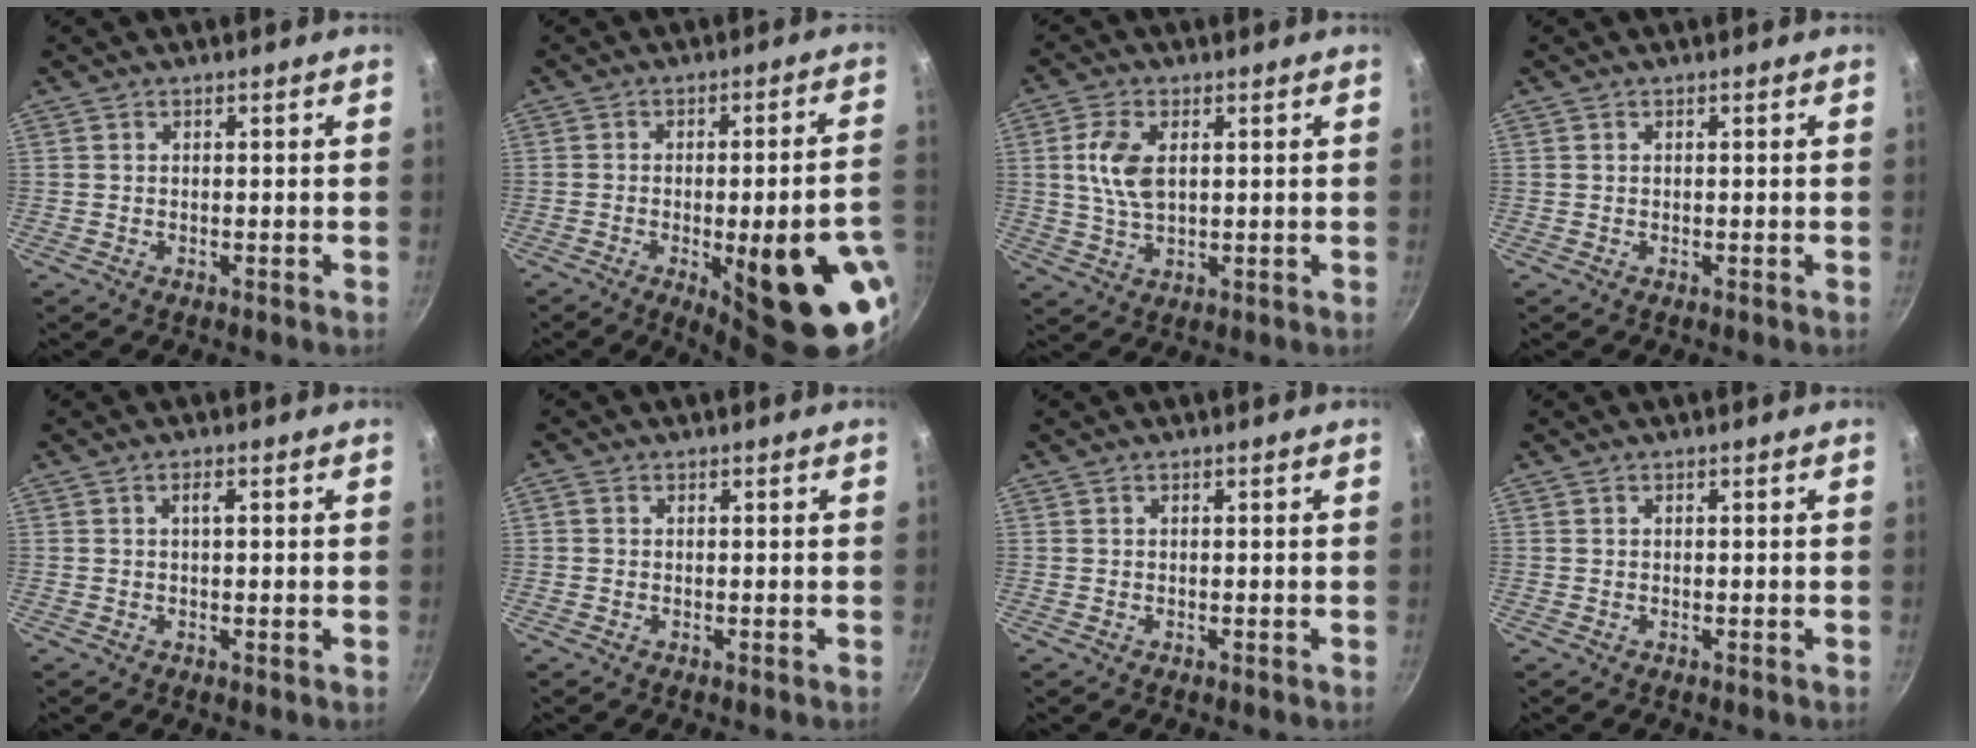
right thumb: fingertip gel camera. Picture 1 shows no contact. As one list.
[{"total": 21.6, "force": [-7.7, 5.8, 19.3], "torque": [-0.208, 0.019, -0.091]}, {"total": 7.6, "force": [1.6, 4.2, 6.2], "torque": [-0.118, -0.001, 0.030]}, {"total": 0.0}, {"total": 1.7, "force": [0.3, 0.5, 1.6], "torque": [-0.028, 0.001, 0.004]}, {"total": 0.8, "force": [0.0, 0.6, 0.5], "torque": [-0.011, 0.004, -0.001]}, {"total": 0.0}, {"total": 0.0}]